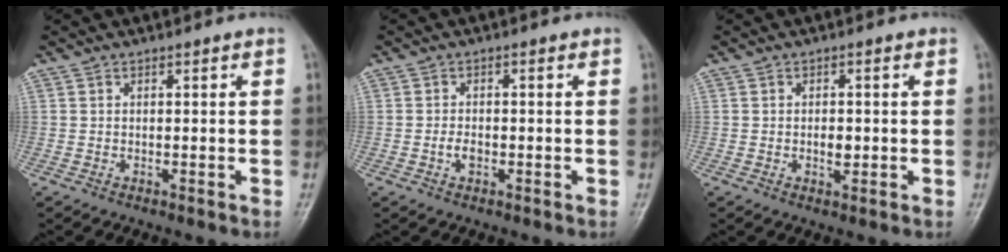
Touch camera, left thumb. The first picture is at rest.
{"total": 2.1, "force": [-0.7, 1.3, 1.5], "torque": [-0.023, 0.004, -0.015]}
{"total": 2.4, "force": [-0.2, 1.4, 2.0], "torque": [-0.027, -0.001, -0.005]}